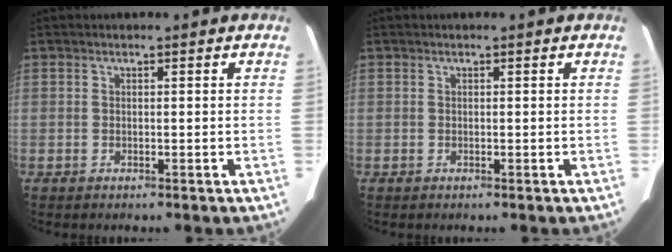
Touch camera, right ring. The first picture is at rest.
{"total": 0.0}